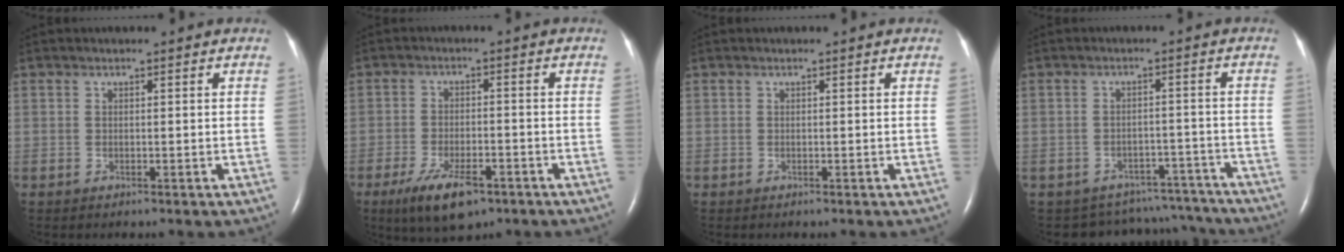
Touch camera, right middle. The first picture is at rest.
{"total": 8.2, "force": [-5.0, 2.8, 5.8], "torque": [-0.110, -0.011, -0.080]}
{"total": 0.0}
{"total": 10.9, "force": [-10.1, 4.1, -0.2], "torque": [0.004, 0.037, -0.116]}